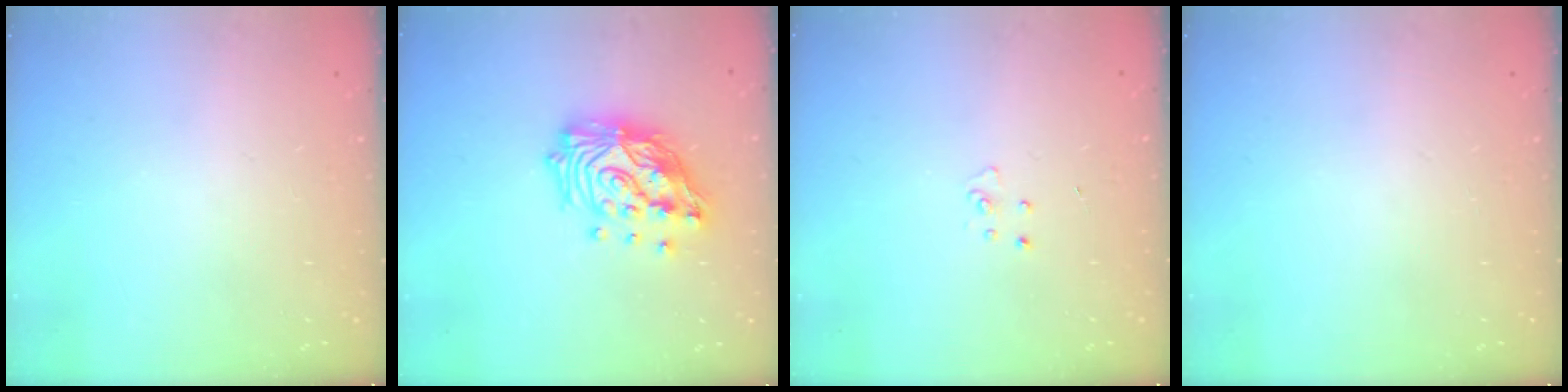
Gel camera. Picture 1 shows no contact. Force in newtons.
{"total": 18.2, "press": 18.1, "slide": 1.6}
{"total": 3.6, "press": 3.6, "slide": 0.3}
{"total": 0.0}